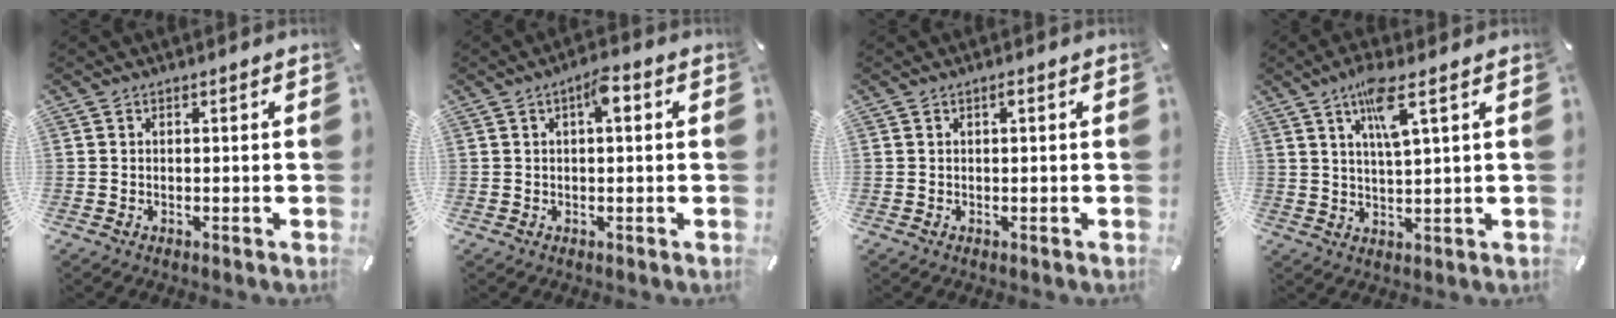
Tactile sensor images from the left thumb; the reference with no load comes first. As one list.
[{"total": 4.3, "force": [1.1, 1.6, 3.8], "torque": [-0.062, 0.004, 0.012]}, {"total": 0.9, "force": [0.4, 0.2, 0.8], "torque": [-0.015, 0.003, 0.006]}, {"total": 8.2, "force": [4.1, 1.3, 7.0], "torque": [-0.129, -0.003, 0.066]}]